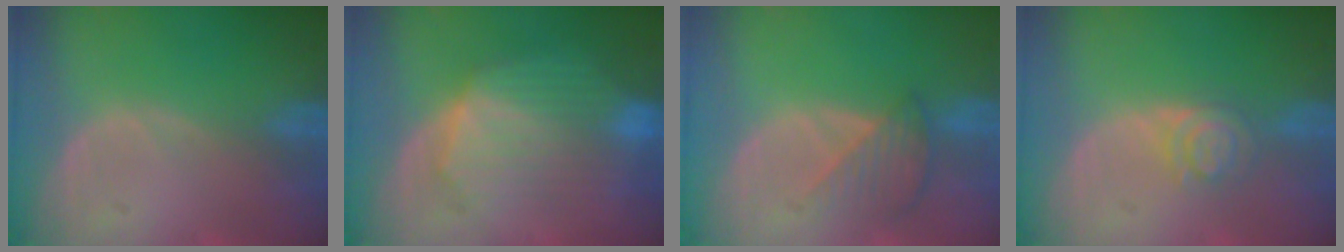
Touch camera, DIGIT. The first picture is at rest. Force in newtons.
{"total": 8.5, "press": 8.5, "slide": 0.3}
{"total": 4.6, "press": 4.2, "slide": 1.8}
{"total": 4.2, "press": 3.8, "slide": 1.7}